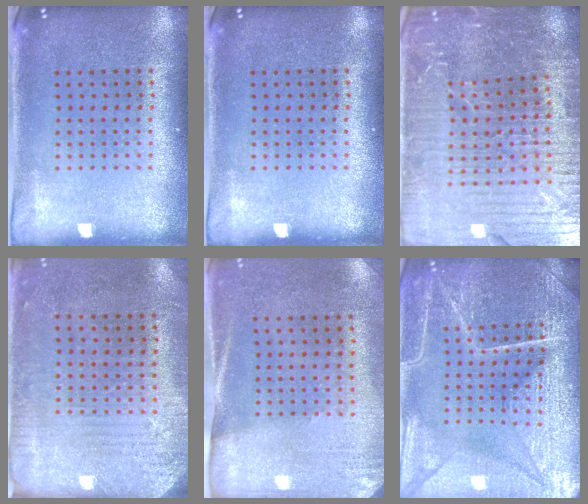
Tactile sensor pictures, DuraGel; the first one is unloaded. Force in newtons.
{"total": 0.0}
{"total": 5.3, "press": 4.9, "slide": 1.9}
{"total": 2.9, "press": 2.4, "slide": 1.6}
{"total": 2.6, "press": 2.3, "slide": 1.3}
{"total": 7.0, "press": 6.9, "slide": 0.8}